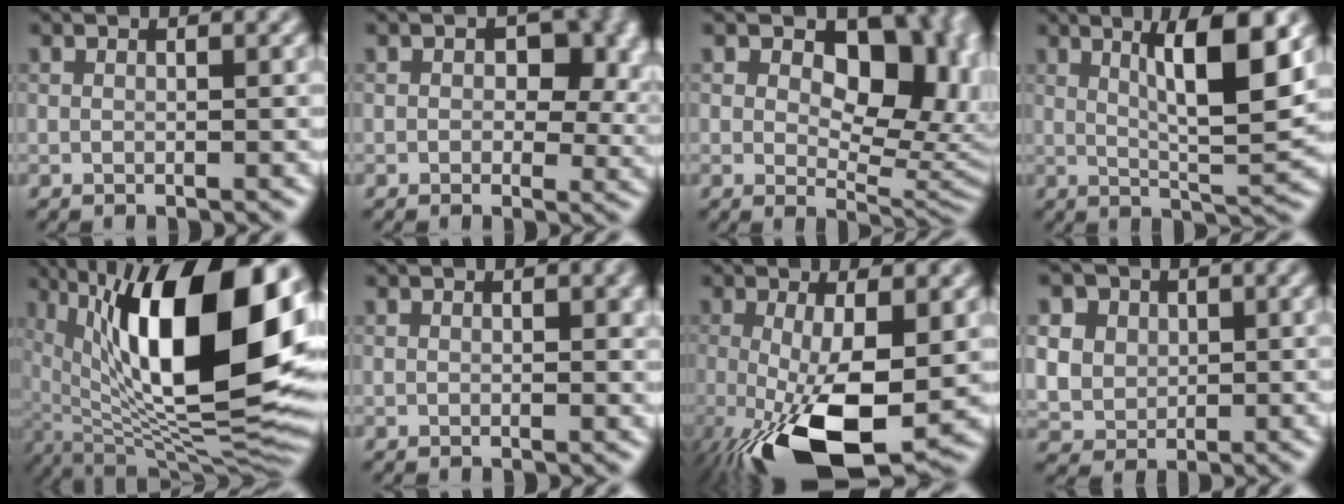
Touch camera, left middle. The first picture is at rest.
{"total": 6.9, "force": [1.3, 4.5, 5.1], "torque": [-0.072, -0.003, 0.037]}
{"total": 10.4, "force": [2.9, 6.7, 7.4], "torque": [-0.086, -0.006, 0.061]}
{"total": 7.2, "force": [2.2, 1.4, 6.7], "torque": [-0.106, -0.006, 0.054]}
{"total": 16.5, "force": [4.1, 6.7, 14.5], "torque": [-0.229, 0.007, 0.080]}
{"total": 0.9, "force": [0.3, 0.3, 0.8], "torque": [-0.004, 0.001, 0.014]}
{"total": 11.5, "force": [-4.1, 3.5, 10.2], "torque": [-0.197, -0.026, -0.051]}
{"total": 8.5, "force": [3.4, 6.9, 3.6], "torque": [-0.094, 0.032, 0.056]}